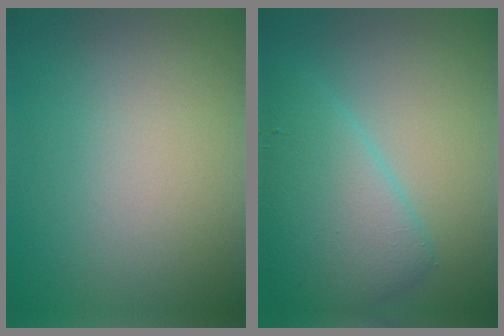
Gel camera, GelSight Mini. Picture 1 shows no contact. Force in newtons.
{"total": 5.6, "press": 5.6, "slide": 0.1}